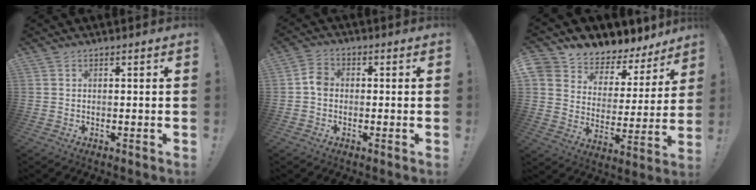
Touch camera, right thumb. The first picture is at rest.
{"total": 4.2, "force": [-0.8, 3.2, 2.6], "torque": [-0.038, 0.015, -0.013]}
{"total": 7.1, "force": [5.5, 4.1, 1.8], "torque": [-0.040, -0.056, 0.098]}